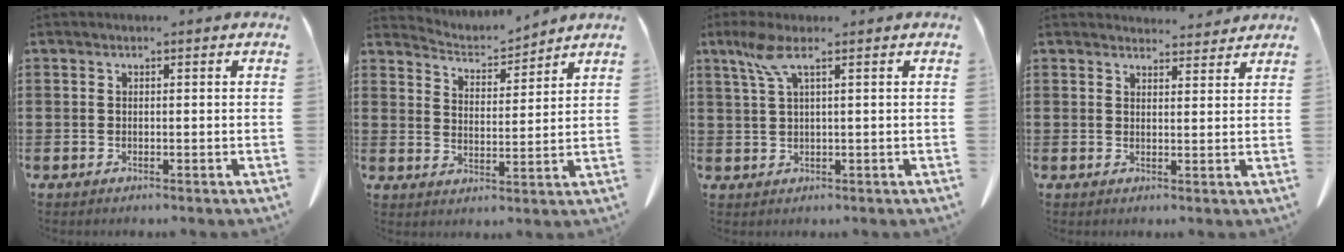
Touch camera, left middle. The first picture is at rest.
{"total": 3.4, "force": [3.4, -0.4, -0.3], "torque": [-0.006, -0.024, 0.058]}
{"total": 3.8, "force": [1.9, 0.3, 3.3], "torque": [-0.080, -0.001, 0.029]}
{"total": 3.2, "force": [3.2, 0.4, 0.2], "torque": [-0.004, -0.013, 0.058]}